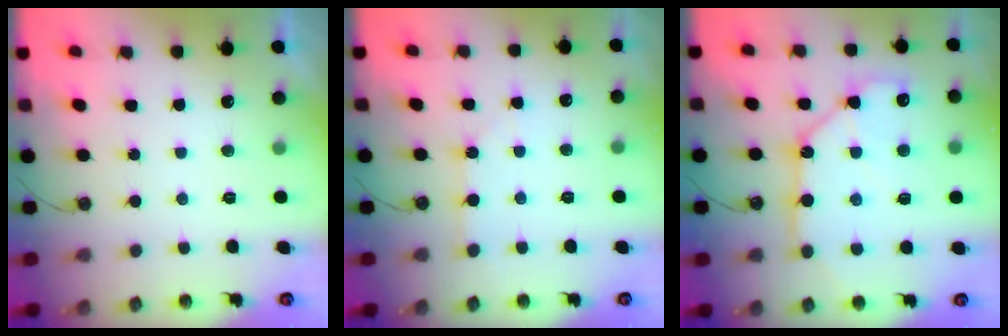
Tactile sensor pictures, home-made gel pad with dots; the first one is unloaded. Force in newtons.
{"total": 2.6, "press": 2.6, "slide": 0.3}
{"total": 13.6, "press": 13.5, "slide": 1.6}